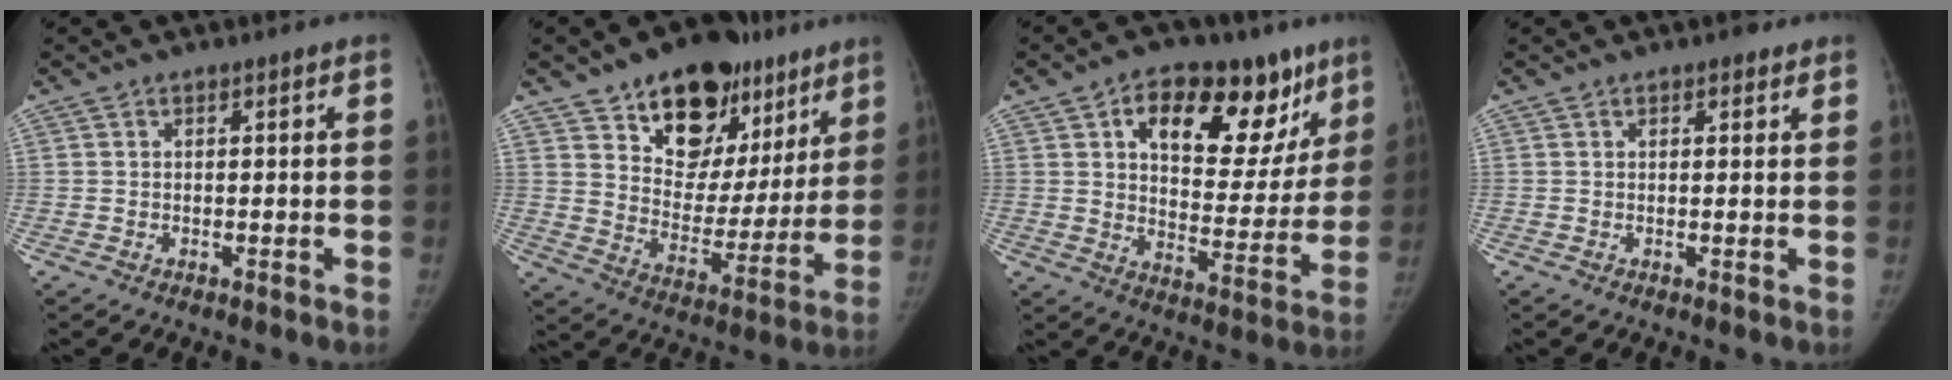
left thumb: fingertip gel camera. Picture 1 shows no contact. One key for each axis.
{"total": 22.2, "fx": 13.5, "fy": 13.5, "fz": 11.5, "tx": -0.113, "ty": -0.047, "tz": 0.213}
{"total": 23.9, "fx": 12.2, "fy": 12.8, "fz": 16.1, "tx": -0.171, "ty": -0.020, "tz": 0.181}
{"total": 1.8, "fx": 1.1, "fy": 0.9, "fz": 1.1, "tx": -0.006, "ty": -0.003, "tz": 0.010}